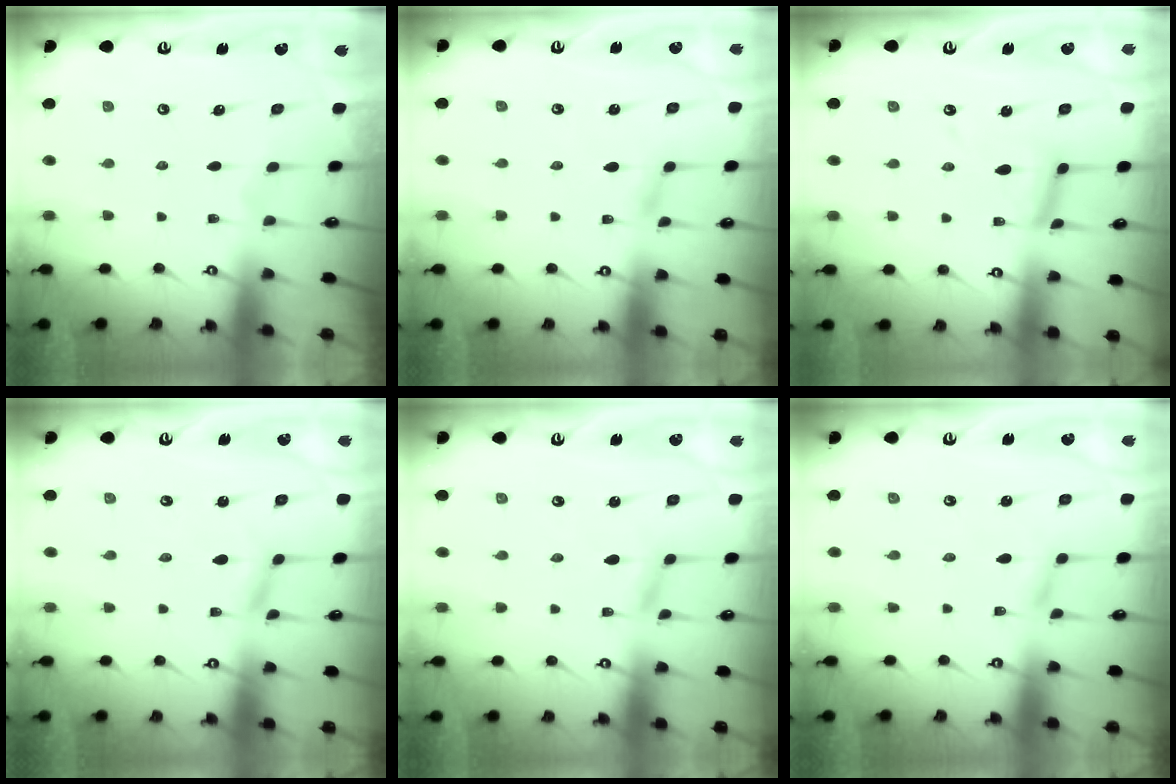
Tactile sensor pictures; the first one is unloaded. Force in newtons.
{"total": 2.2, "press": 2.2, "slide": 0.2}
{"total": 9.7, "press": 9.7, "slide": 0.8}
{"total": 2.2, "press": 2.2, "slide": 0.3}
{"total": 2.3, "press": 2.3, "slide": 0.1}
{"total": 1.7, "press": 1.7, "slide": 0.2}